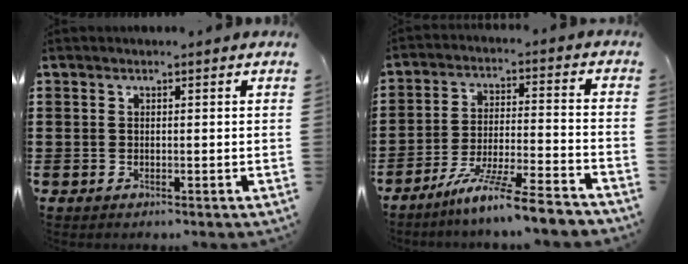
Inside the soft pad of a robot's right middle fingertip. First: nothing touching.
{"total": 9.5, "force": [-8.2, -0.4, 4.8], "torque": [-0.086, 0.001, -0.157]}